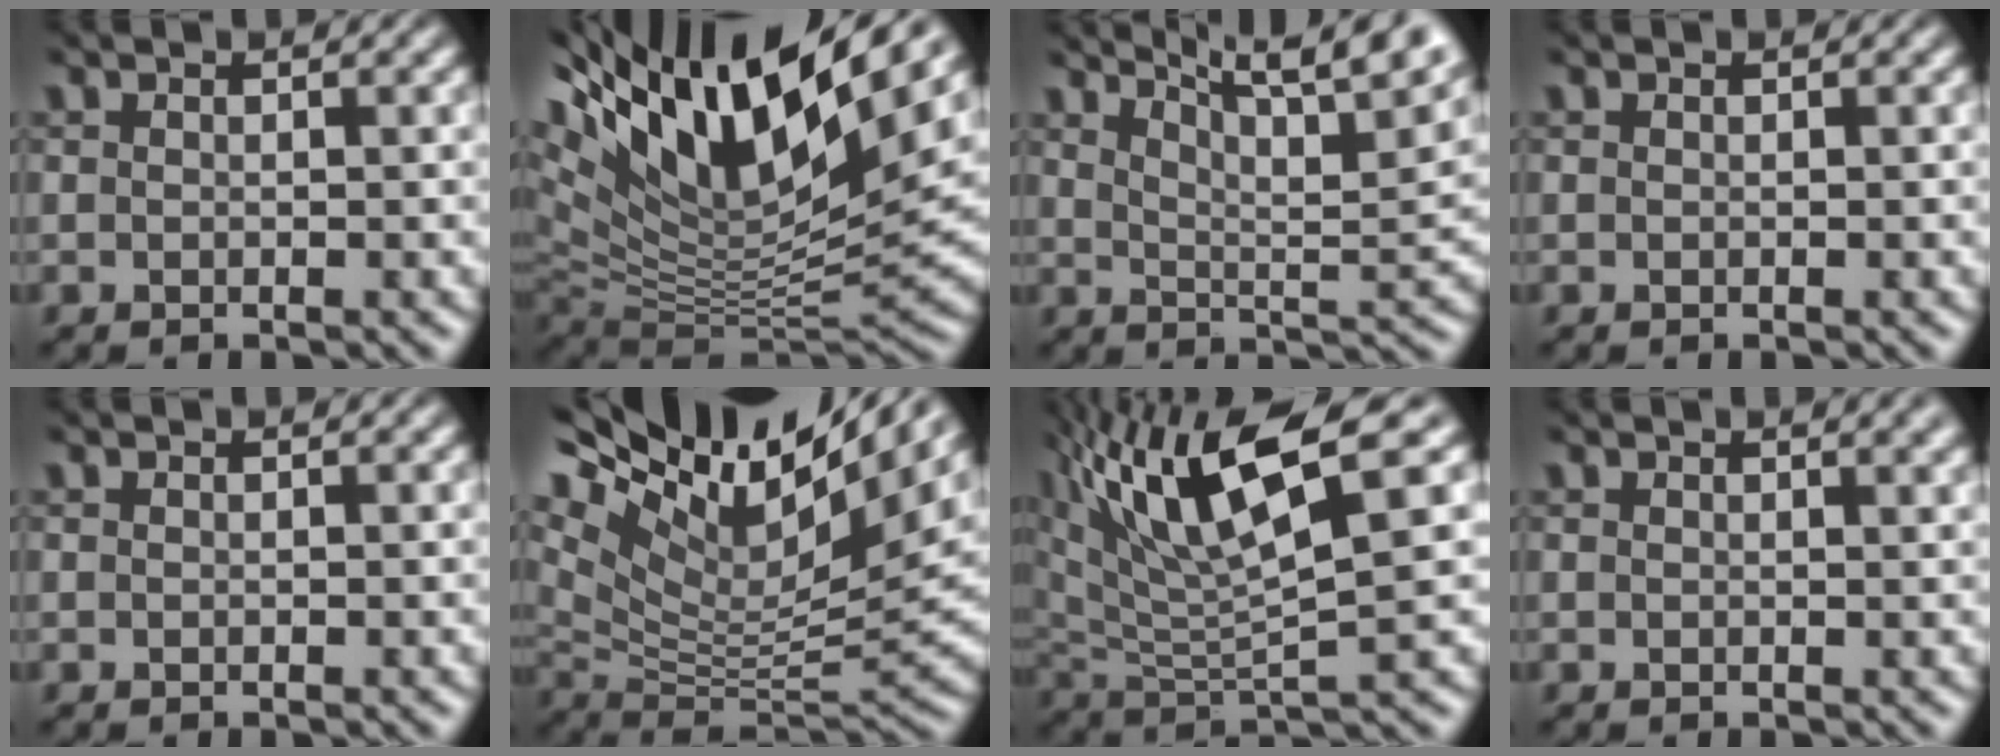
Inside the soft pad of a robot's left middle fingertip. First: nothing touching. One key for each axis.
{"total": 16.6, "fx": 8.7, "fy": 5.3, "fz": 13.1, "tx": -0.260, "ty": 0.027, "tz": 0.162}
{"total": 10.9, "fx": 8.4, "fy": 2.4, "fz": 6.5, "tx": -0.088, "ty": 0.015, "tz": 0.096}
{"total": 0.0}
{"total": 0.0}
{"total": 15.8, "fx": 10.0, "fy": 5.1, "fz": 11.1, "tx": -0.229, "ty": 0.040, "tz": 0.173}
{"total": 11.2, "fx": 6.1, "fy": 2.7, "fz": 9.0, "tx": -0.178, "ty": 0.013, "tz": 0.117}
{"total": 2.0, "fx": 1.2, "fy": 0.7, "fz": 1.4, "tx": -0.010, "ty": 0.002, "tz": 0.009}